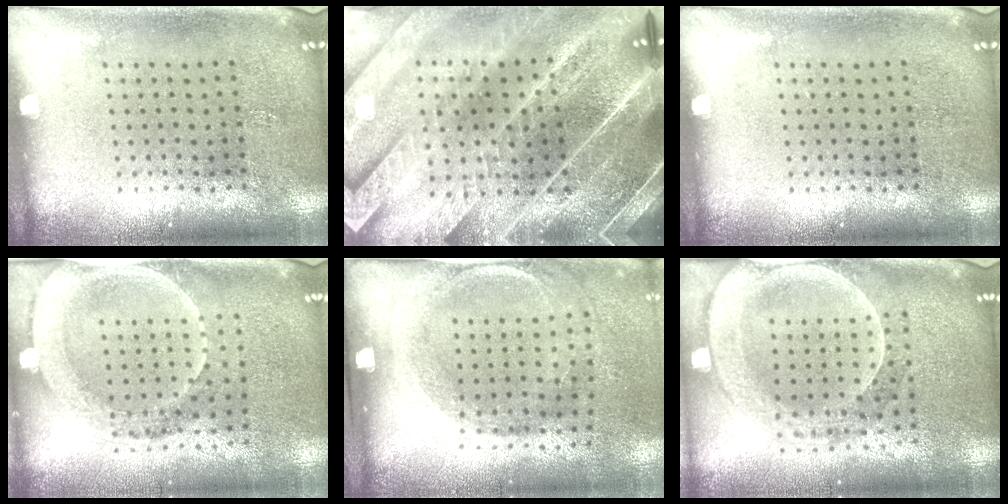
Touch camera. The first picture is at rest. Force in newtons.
{"total": 5.3, "press": 4.5, "slide": 2.8}
{"total": 0.0}
{"total": 1.8, "press": 1.7, "slide": 0.7}
{"total": 1.7, "press": 1.2, "slide": 1.1}
{"total": 2.4, "press": 2.2, "slide": 1.1}